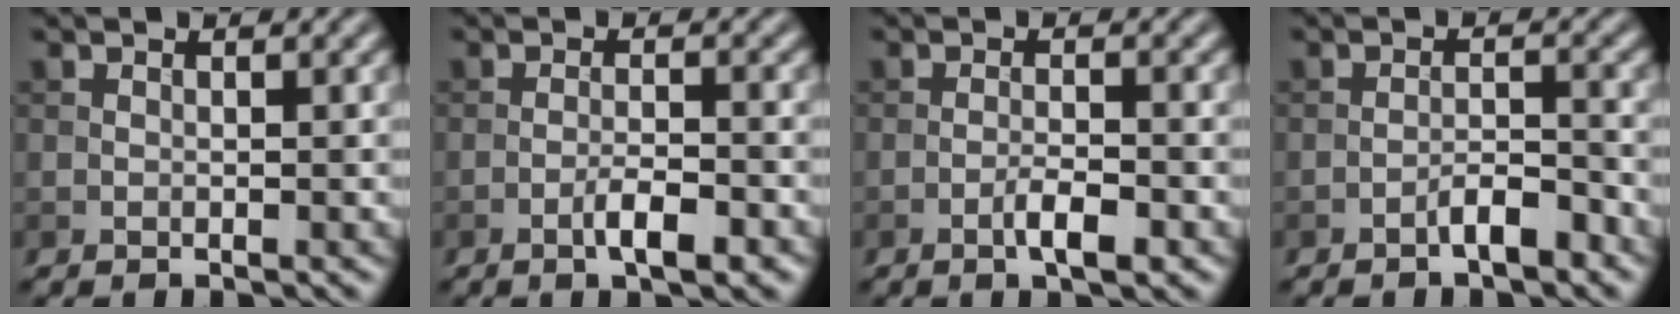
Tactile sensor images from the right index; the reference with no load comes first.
{"total": 3.2, "force": [-1.7, 0.7, 2.6], "torque": [-0.047, 0.003, -0.030]}
{"total": 2.7, "force": [-1.4, 0.6, 2.2], "torque": [-0.040, 0.004, -0.026]}
{"total": 2.5, "force": [-1.7, 0.6, 1.7], "torque": [-0.025, 0.009, -0.030]}